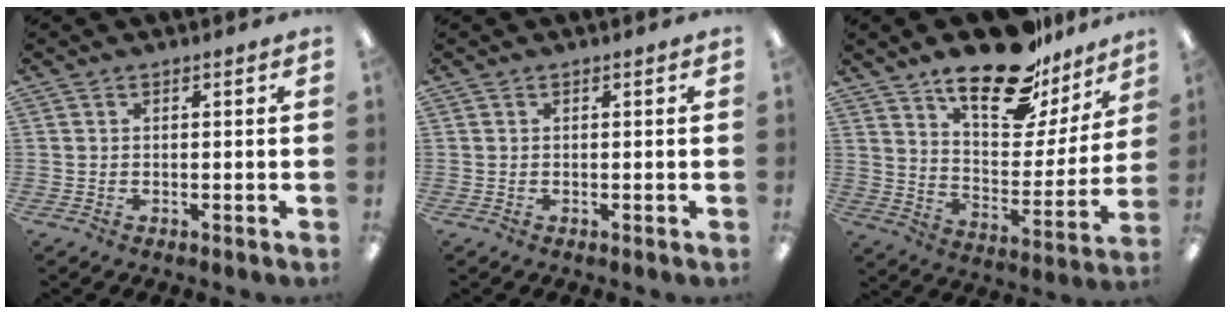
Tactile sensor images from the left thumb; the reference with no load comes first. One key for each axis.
{"total": 0.0}
{"total": 20.9, "fx": 16.0, "fy": 8.1, "fz": 10.8, "tx": -0.169, "ty": -0.104, "tz": 0.273}